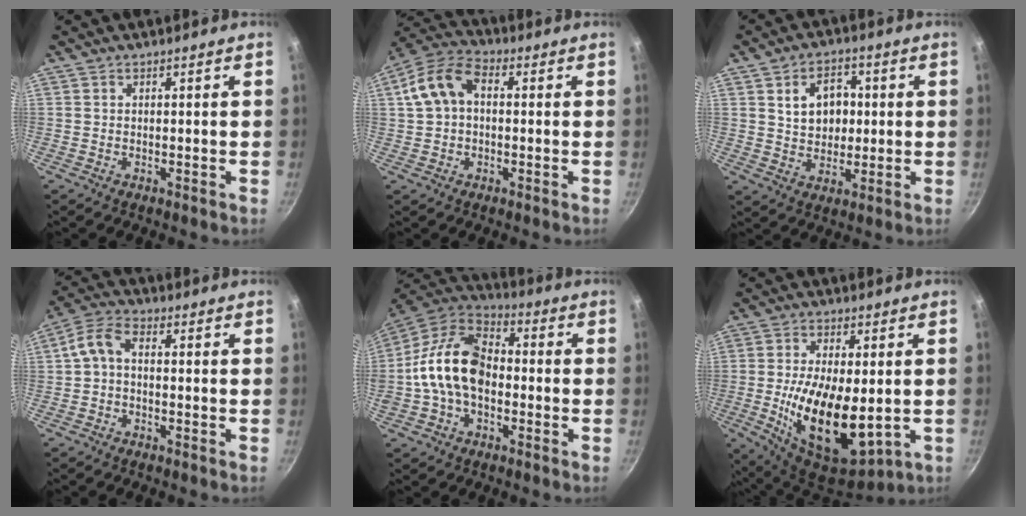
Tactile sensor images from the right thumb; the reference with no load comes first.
{"total": 10.3, "force": [1.2, 7.0, 7.4], "torque": [-0.135, 0.033, 0.008]}
{"total": 8.9, "force": [1.8, 6.7, 5.6], "torque": [-0.063, 0.000, 0.032]}
{"total": 5.5, "force": [-0.7, 3.5, 4.2], "torque": [-0.092, 0.030, -0.024]}
{"total": 16.3, "force": [-1.5, 11.0, 12.0], "torque": [-0.192, 0.042, -0.041]}
{"total": 18.1, "force": [-1.8, 8.9, 15.6], "torque": [-0.262, -0.010, -0.018]}